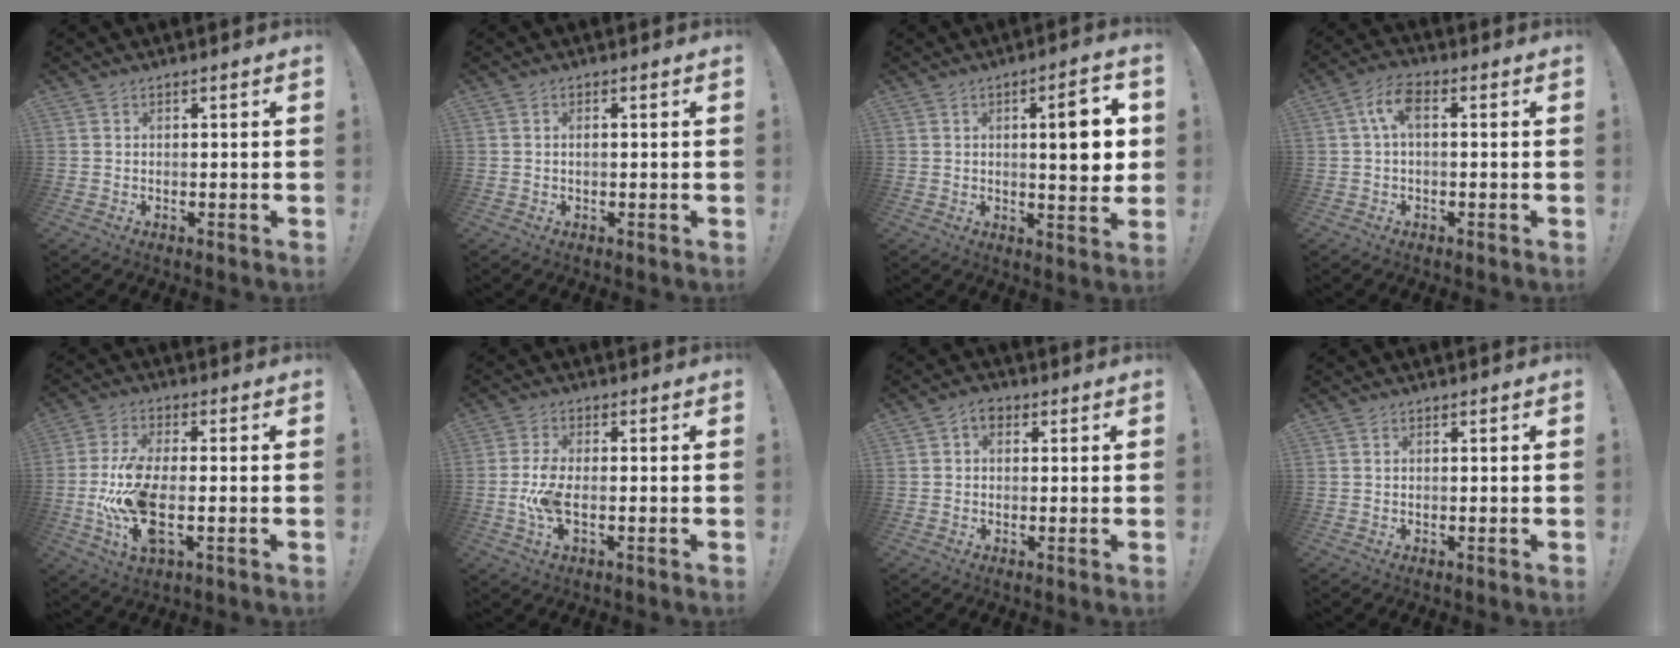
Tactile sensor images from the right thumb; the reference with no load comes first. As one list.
[{"total": 0.8, "force": [-0.2, 0.1, 0.7], "torque": [-0.016, 0.001, -0.002]}, {"total": 10.9, "force": [1.4, 2.7, 10.5], "torque": [-0.130, -0.009, 0.013]}, {"total": 6.3, "force": [1.1, 2.7, 5.6], "torque": [-0.118, 0.006, 0.020]}, {"total": 15.6, "force": [-3.1, 6.9, 13.7], "torque": [-0.274, -0.006, -0.050]}, {"total": 7.7, "force": [-1.9, 3.1, 6.7], "torque": [-0.150, -0.007, -0.033]}, {"total": 3.3, "force": [0.8, 2.3, 2.2], "torque": [-0.027, -0.001, 0.013]}, {"total": 0.0}]